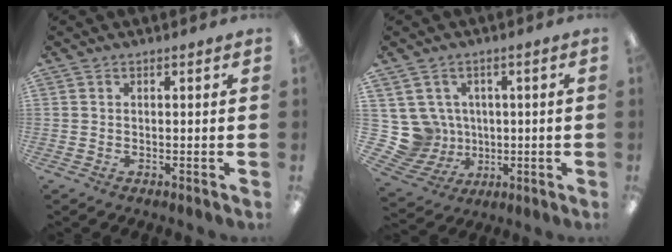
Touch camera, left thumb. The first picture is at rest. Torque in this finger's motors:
{"motor_torque": [-0.25, 0.28, 0.07, -0.34, 0.00]}